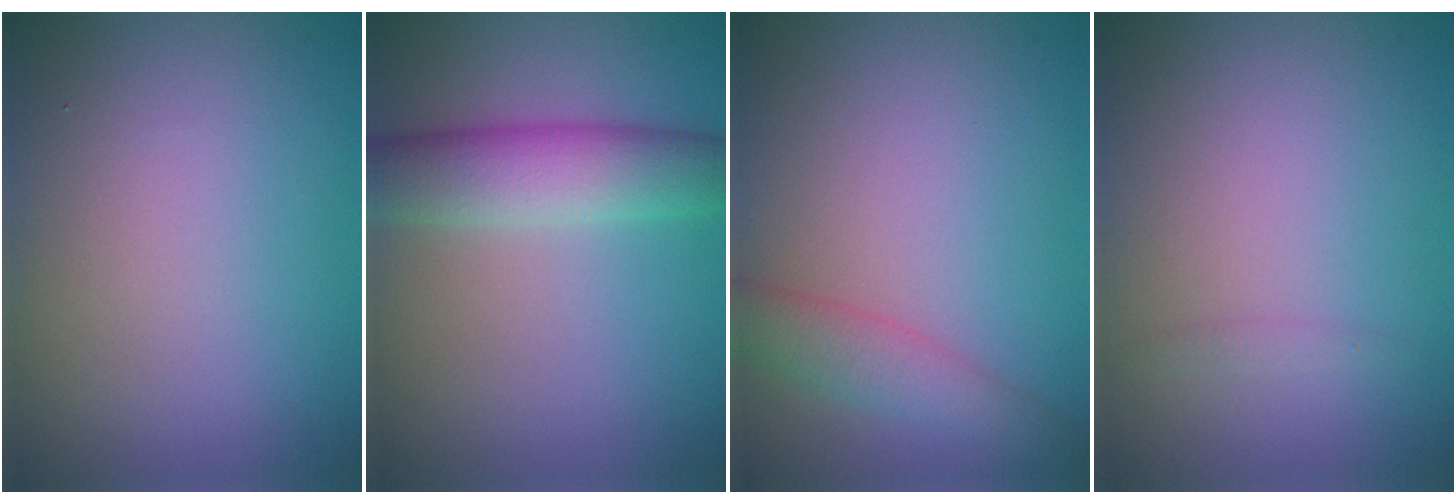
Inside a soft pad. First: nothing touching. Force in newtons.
{"total": 5.4, "press": 5.4, "slide": 0.2}
{"total": 3.0, "press": 3.0, "slide": 0.1}
{"total": 0.5, "press": 0.5, "slide": 0.0}